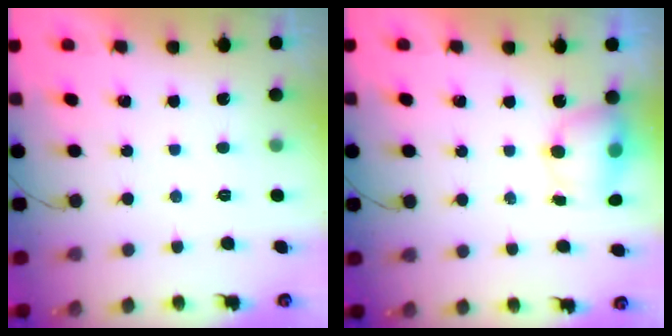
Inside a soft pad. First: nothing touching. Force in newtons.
{"total": 6.3, "press": 6.2, "slide": 0.7}